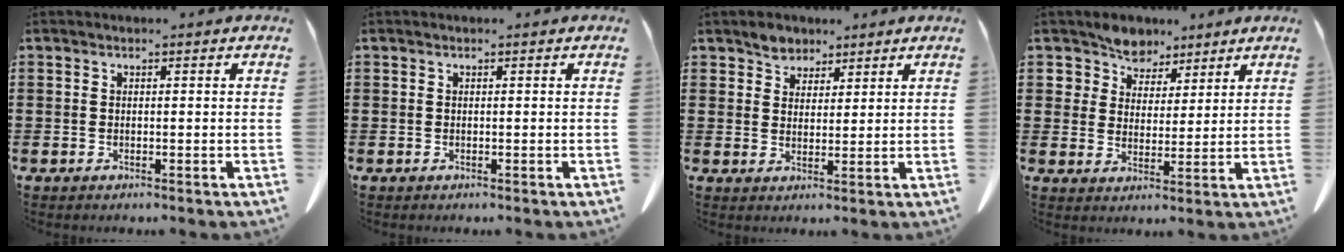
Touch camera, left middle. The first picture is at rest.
{"total": 0.0}
{"total": 3.4, "force": [2.7, 2.0, 0.4], "torque": [-0.018, 0.006, 0.054]}
{"total": 5.8, "force": [5.0, 2.9, 0.0], "torque": [-0.034, -0.022, 0.093]}